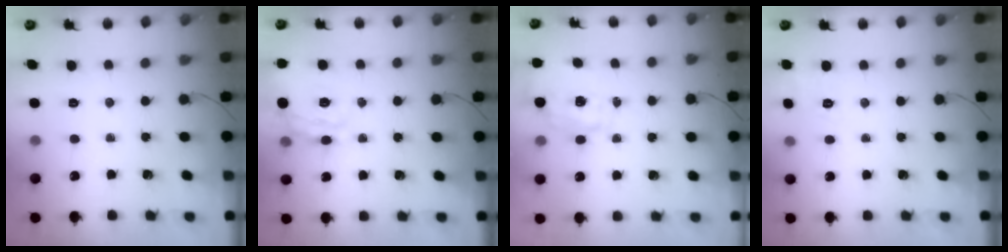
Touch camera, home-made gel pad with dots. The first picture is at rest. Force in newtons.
{"total": 15.5, "press": 15.4, "slide": 1.4}
{"total": 1.8, "press": 1.7, "slide": 0.6}
{"total": 2.8, "press": 2.1, "slide": 1.9}